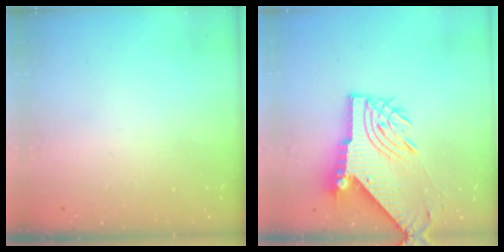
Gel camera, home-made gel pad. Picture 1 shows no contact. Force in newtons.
{"total": 13.2, "press": 13.1, "slide": 1.6}